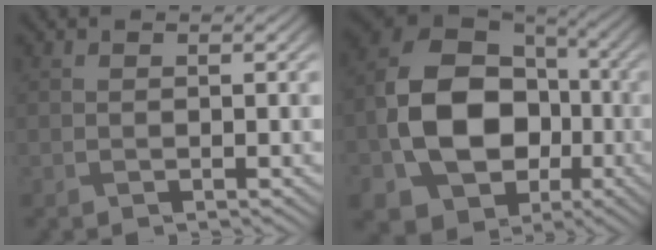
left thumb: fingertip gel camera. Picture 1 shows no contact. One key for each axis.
{"total": 15.7, "fx": -3.4, "fy": 11.7, "fz": 9.8, "tx": -0.211, "ty": -0.027, "tz": -0.063}